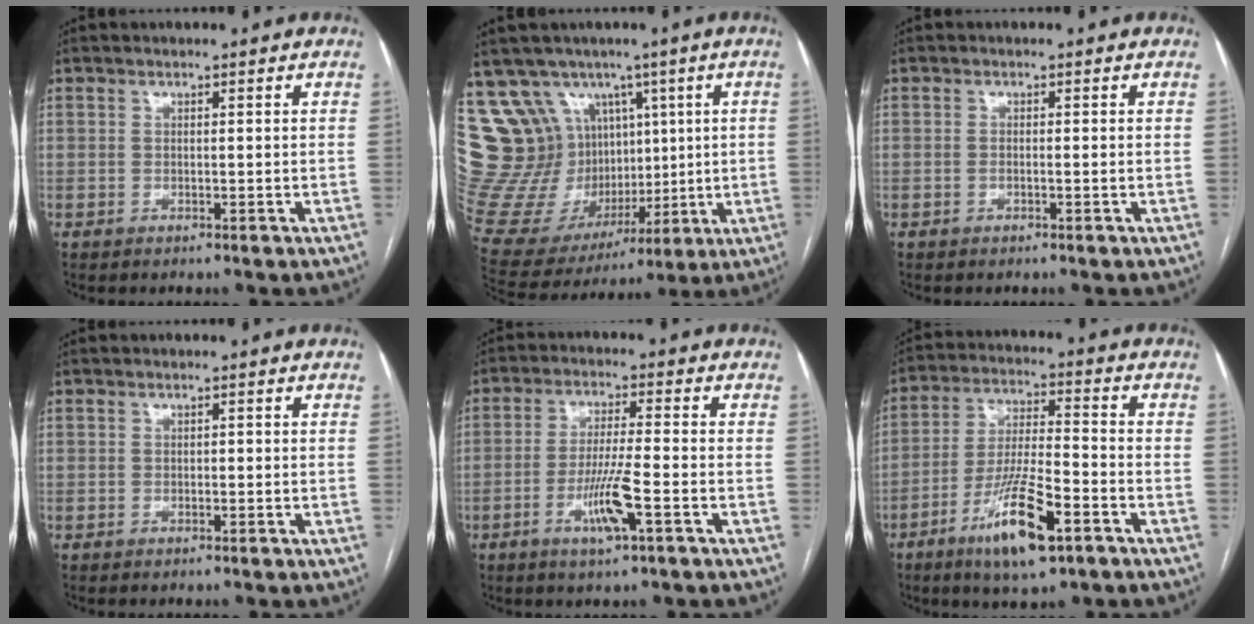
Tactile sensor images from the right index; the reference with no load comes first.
{"total": 21.5, "force": [9.1, 17.5, 8.4], "torque": [-0.191, 0.075, 0.202]}
{"total": 0.7, "force": [-0.2, 0.1, 0.7], "torque": [-0.015, -0.001, -0.001]}
{"total": 0.0}
{"total": 7.4, "force": [-2.9, 0.1, 6.8], "torque": [-0.131, -0.010, -0.054]}
{"total": 12.7, "force": [-6.7, 2.2, 10.6], "torque": [-0.205, -0.016, -0.117]}